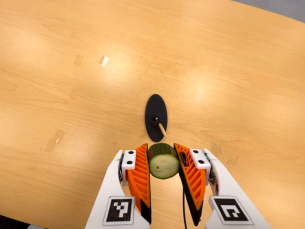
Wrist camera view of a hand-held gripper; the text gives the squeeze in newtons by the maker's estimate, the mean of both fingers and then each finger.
{"total": 10.7, "left": 10.1, "right": 11.4}